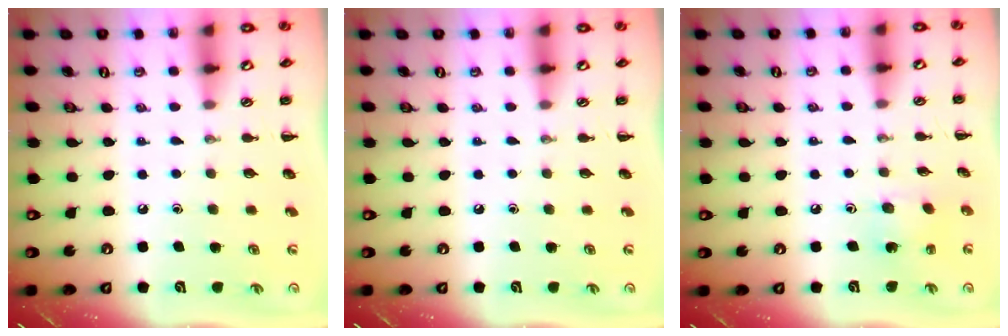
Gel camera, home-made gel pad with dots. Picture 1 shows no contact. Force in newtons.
{"total": 0.0}
{"total": 3.6, "press": 3.4, "slide": 1.2}